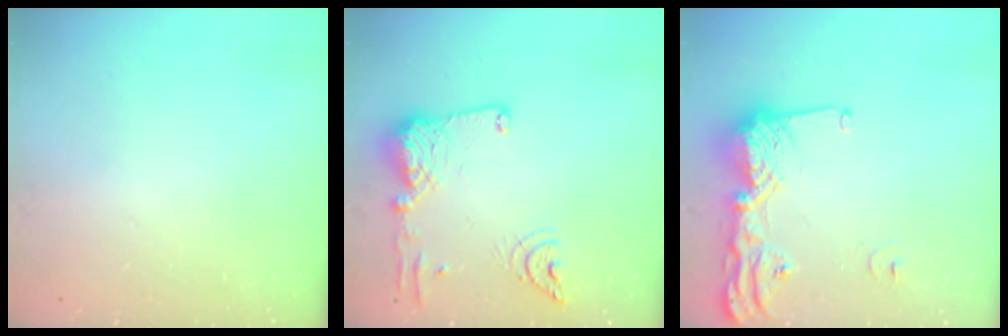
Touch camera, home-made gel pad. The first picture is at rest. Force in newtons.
{"total": 15.6, "press": 15.5, "slide": 1.8}
{"total": 16.1, "press": 16.1, "slide": 1.2}